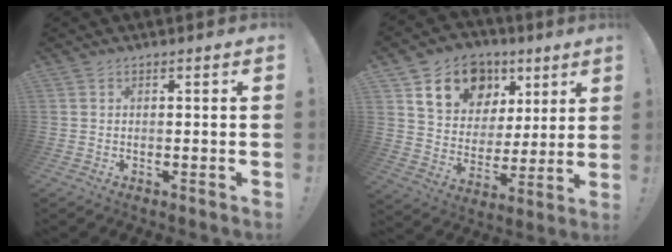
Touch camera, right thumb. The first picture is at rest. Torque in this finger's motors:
{"motor_torque": [1.95, 2.12, 0.17, -0.03, 0.02]}